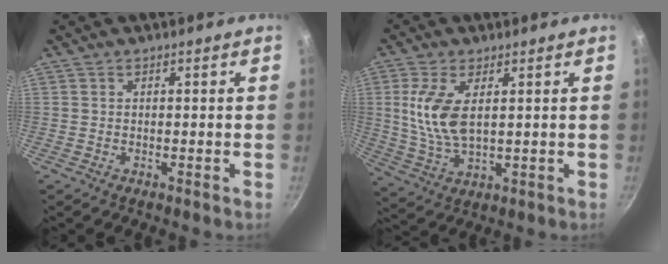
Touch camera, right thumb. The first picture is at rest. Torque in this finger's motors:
{"motor_torque": [-0.65, 1.04, 0.98, 0.13, 0.14]}